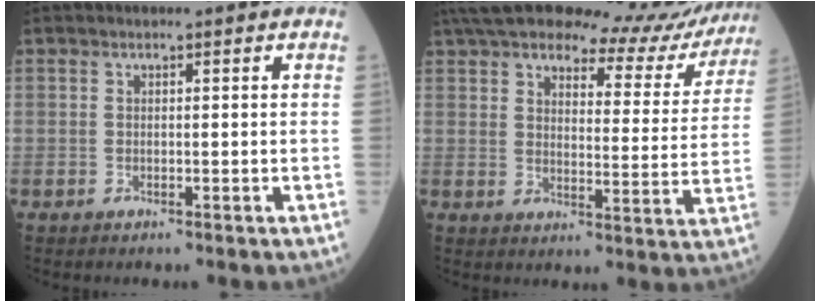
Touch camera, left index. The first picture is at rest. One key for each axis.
{"total": 21.5, "fx": 19.5, "fy": 5.0, "fz": 7.4, "tx": -0.111, "ty": -0.027, "tz": 0.245}